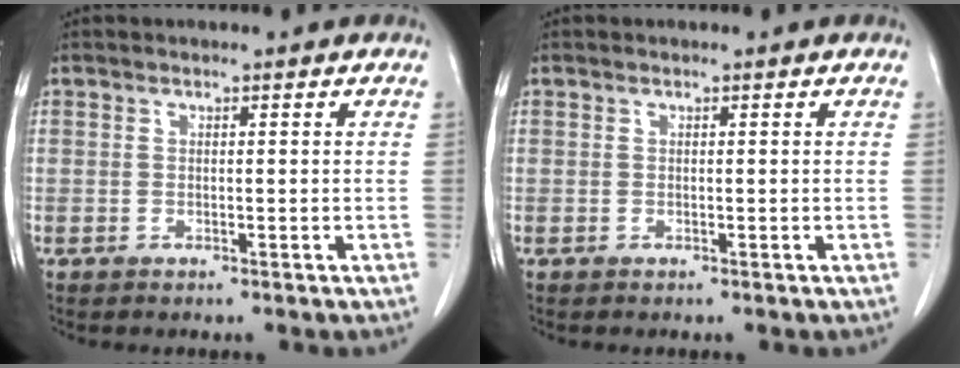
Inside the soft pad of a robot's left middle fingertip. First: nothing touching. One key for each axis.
{"total": 0.0}